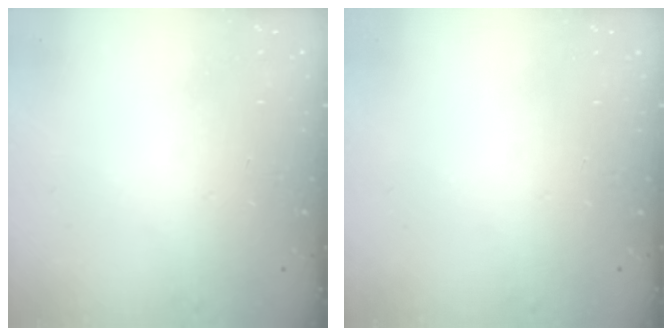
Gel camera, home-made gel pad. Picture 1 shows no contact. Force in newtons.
{"total": 0.0}